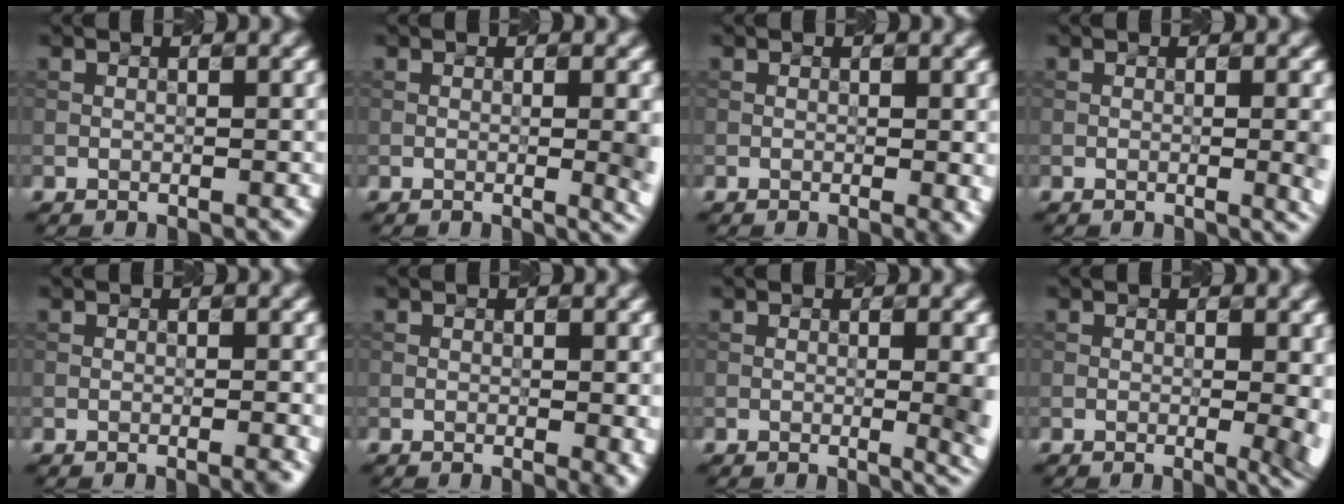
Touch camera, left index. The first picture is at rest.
{"total": 4.0, "force": [-0.4, 1.6, 3.7], "torque": [-0.029, 0.012, 0.001]}
{"total": 2.0, "force": [-0.4, 0.6, 1.8], "torque": [-0.016, 0.010, 0.001]}
{"total": 3.7, "force": [-0.3, 1.5, 3.3], "torque": [-0.021, 0.018, -0.002]}
{"total": 1.9, "force": [-0.6, 0.7, 1.7], "torque": [-0.005, 0.016, -0.007]}
{"total": 2.4, "force": [-0.5, 0.7, 2.2], "torque": [-0.021, 0.009, 0.003]}
{"total": 4.8, "force": [-0.4, 2.0, 4.3], "torque": [-0.031, 0.013, 0.001]}
{"total": 8.2, "force": [-0.1, 4.3, 7.1], "torque": [-0.040, 0.032, 0.002]}